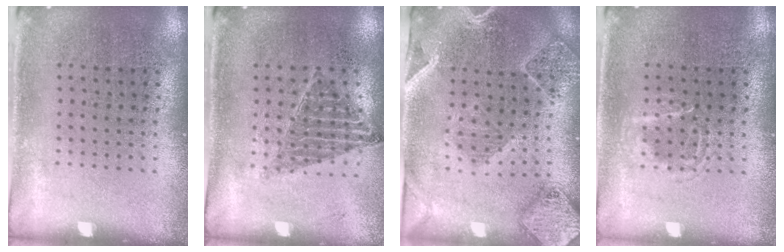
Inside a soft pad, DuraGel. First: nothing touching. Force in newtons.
{"total": 0.9, "press": 0.9, "slide": 0.1}
{"total": 2.5, "press": 2.3, "slide": 1.1}
{"total": 1.4, "press": 1.4, "slide": 0.2}